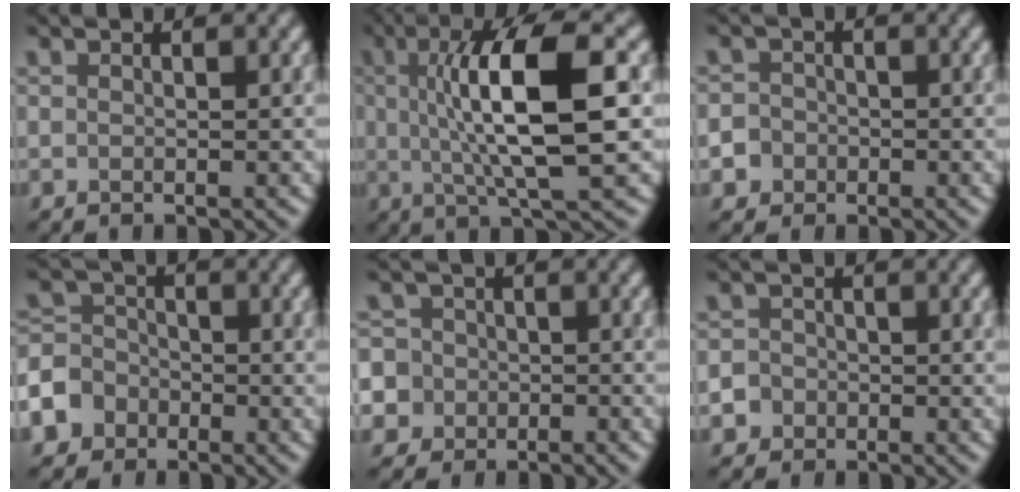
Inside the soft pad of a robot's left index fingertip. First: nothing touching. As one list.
[{"total": 9.9, "force": [1.1, 2.5, 9.5], "torque": [-0.150, 0.003, 0.022]}, {"total": 4.3, "force": [-1.8, 3.9, 0.8], "torque": [0.006, 0.001, -0.052]}, {"total": 7.1, "force": [-3.7, 5.9, 1.5], "torque": [-0.030, -0.010, -0.091]}, {"total": 7.6, "force": [-2.7, 6.9, 1.7], "torque": [-0.047, 0.000, -0.083]}, {"total": 3.7, "force": [-1.6, 3.2, 0.7], "torque": [0.013, 0.002, -0.044]}]